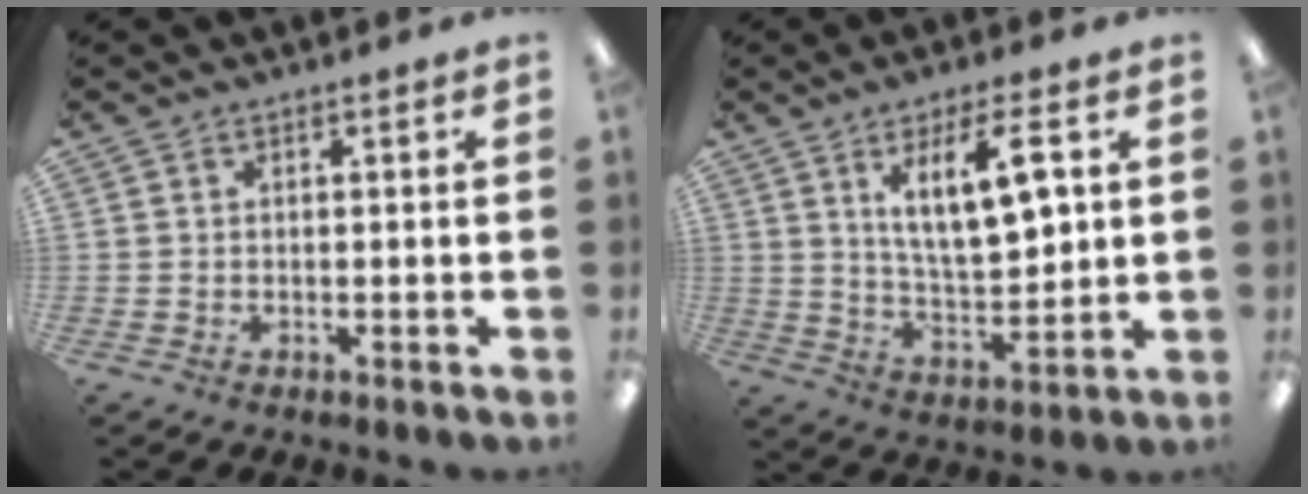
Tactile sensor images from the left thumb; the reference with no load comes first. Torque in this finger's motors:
{"motor_torque": [1.29, 2.12, 1.18, -1.23, 0.42]}